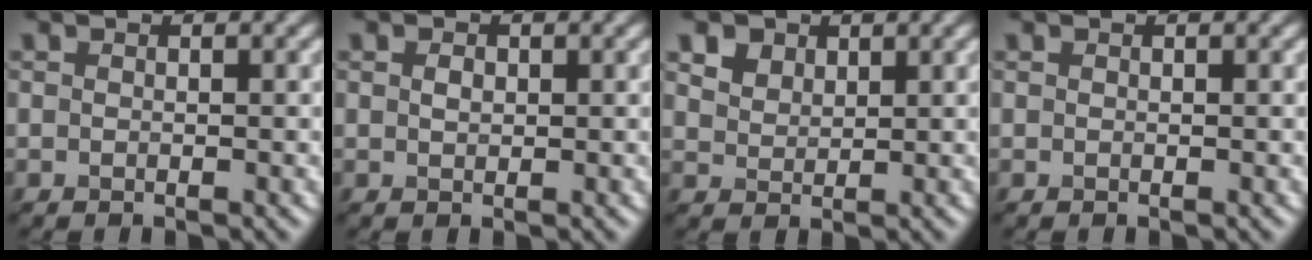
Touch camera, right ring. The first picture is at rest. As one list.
[{"total": 0.5, "force": [-0.3, -0.3, -0.4], "torque": [-0.011, 0.003, 0.018]}, {"total": 3.3, "force": [2.7, 1.7, 0.8], "torque": [-0.053, 0.013, 0.068]}, {"total": 0.0}]